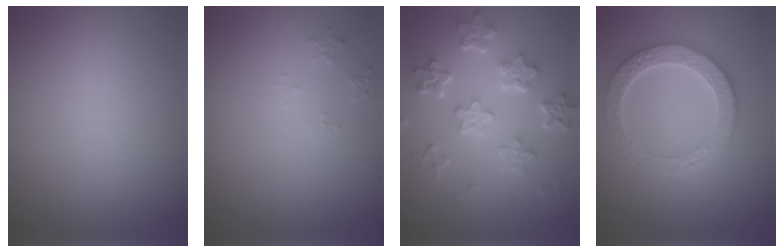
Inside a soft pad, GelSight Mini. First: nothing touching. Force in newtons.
{"total": 1.1, "press": 1.1, "slide": 0.2}
{"total": 5.9, "press": 4.6, "slide": 3.7}
{"total": 5.0, "press": 4.4, "slide": 2.4}